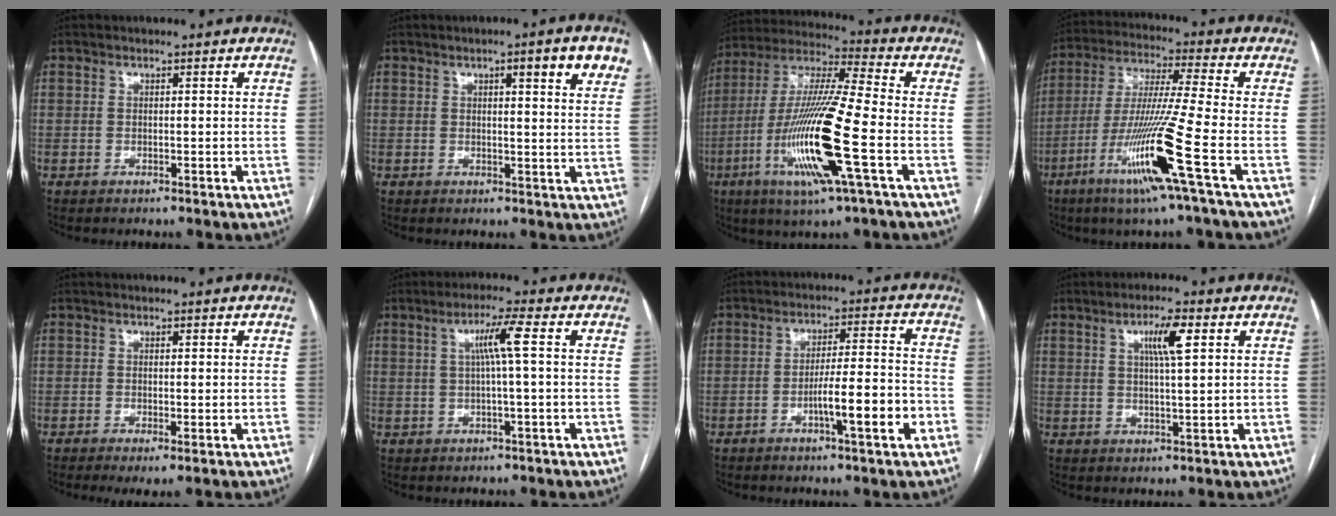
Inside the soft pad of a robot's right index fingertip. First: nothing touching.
{"total": 7.2, "force": [3.8, 0.4, 6.1], "torque": [-0.076, 0.000, 0.039]}
{"total": 18.3, "force": [-5.7, 0.4, 17.4], "torque": [-0.357, -0.017, -0.109]}
{"total": 15.2, "force": [-6.2, -2.1, 13.7], "torque": [-0.276, -0.025, -0.120]}
{"total": 2.4, "force": [-0.9, 0.4, 2.2], "torque": [-0.033, -0.008, -0.012]}
{"total": 4.9, "force": [0.9, -0.8, 4.7], "torque": [-0.087, 0.008, 0.019]}
{"total": 8.7, "force": [-3.4, 0.3, 8.0], "torque": [-0.124, 0.008, -0.051]}
{"total": 5.3, "force": [2.1, 0.4, 4.9], "torque": [-0.086, 0.003, 0.035]}